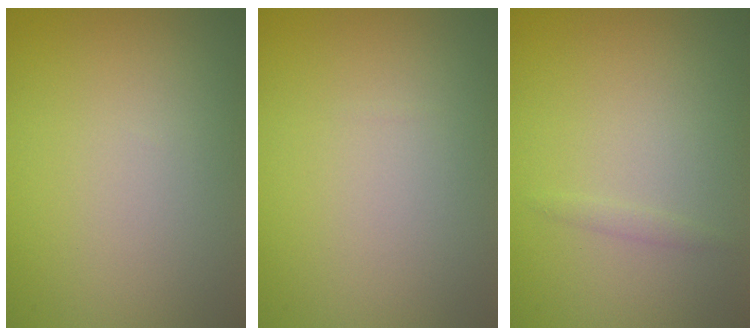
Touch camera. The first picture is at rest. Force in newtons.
{"total": 0.0}
{"total": 0.5, "press": 0.5, "slide": 0.0}